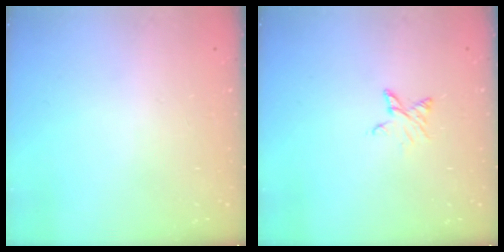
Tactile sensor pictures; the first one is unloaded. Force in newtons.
{"total": 4.1, "press": 4.1, "slide": 0.5}